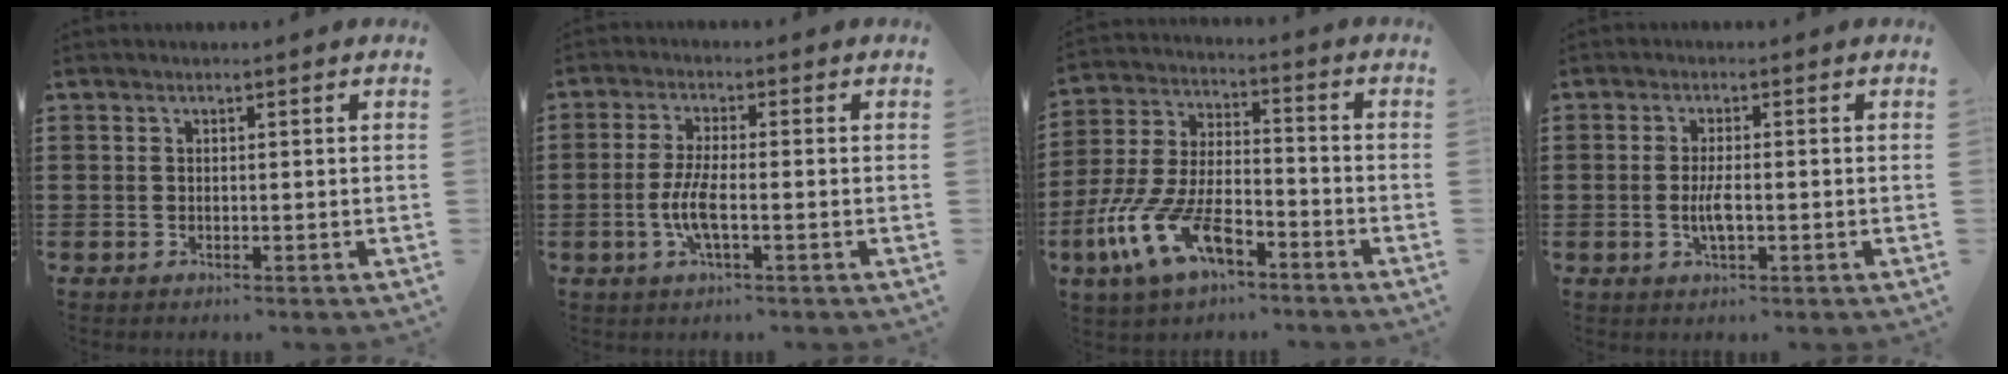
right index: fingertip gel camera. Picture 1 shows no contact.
{"total": 5.4, "force": [-1.4, 1.3, 5.0], "torque": [-0.113, -0.004, -0.033]}
{"total": 12.3, "force": [-6.7, 5.1, 8.9], "torque": [-0.215, 0.002, -0.132]}
{"total": 3.5, "force": [-0.7, 0.9, 3.3], "torque": [-0.070, -0.003, -0.017]}